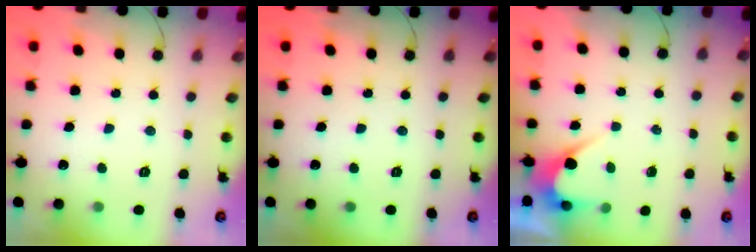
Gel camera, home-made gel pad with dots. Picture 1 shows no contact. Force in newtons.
{"total": 0.0}
{"total": 3.6, "press": 3.6, "slide": 0.2}